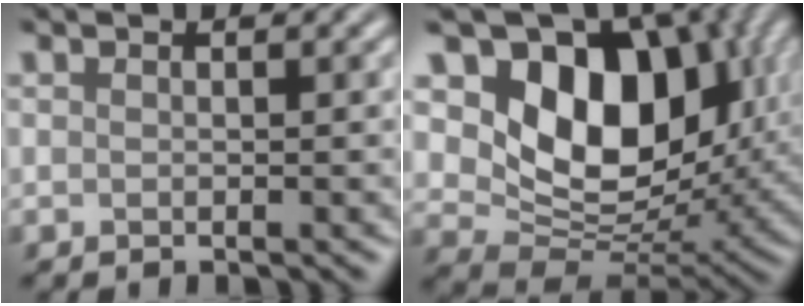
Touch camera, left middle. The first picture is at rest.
{"total": 10.3, "force": [2.8, 7.2, 6.8], "torque": [-0.114, -0.012, 0.074]}